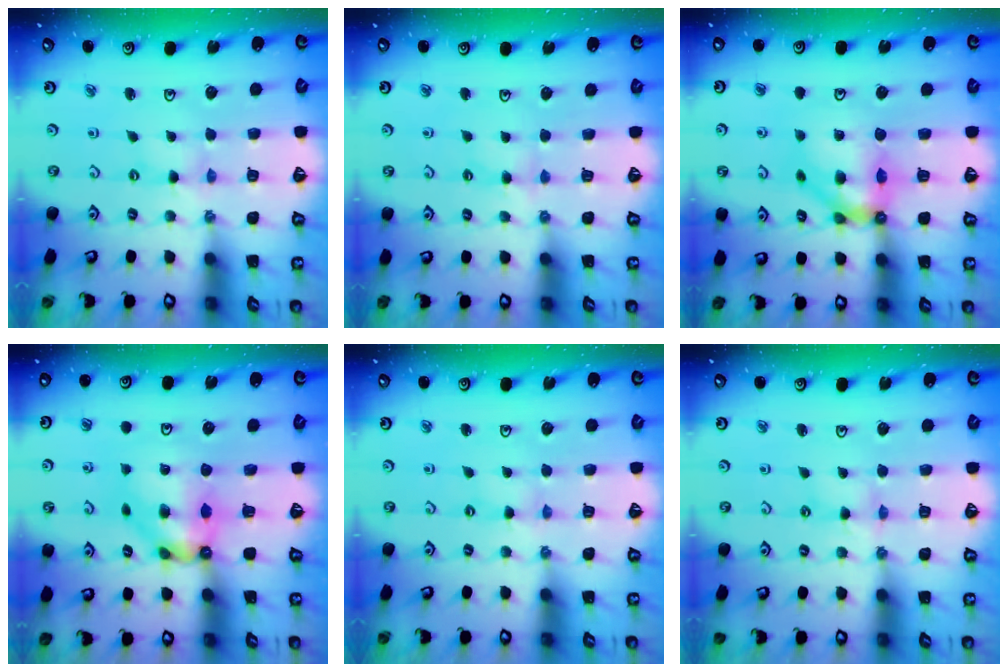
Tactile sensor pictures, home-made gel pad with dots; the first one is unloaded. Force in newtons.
{"total": 2.4, "press": 2.4, "slide": 0.5}
{"total": 10.0, "press": 10.0, "slide": 1.0}
{"total": 8.5, "press": 8.5, "slide": 0.4}
{"total": 0.6, "press": 0.6, "slide": 0.1}
{"total": 1.5, "press": 1.4, "slide": 0.3}